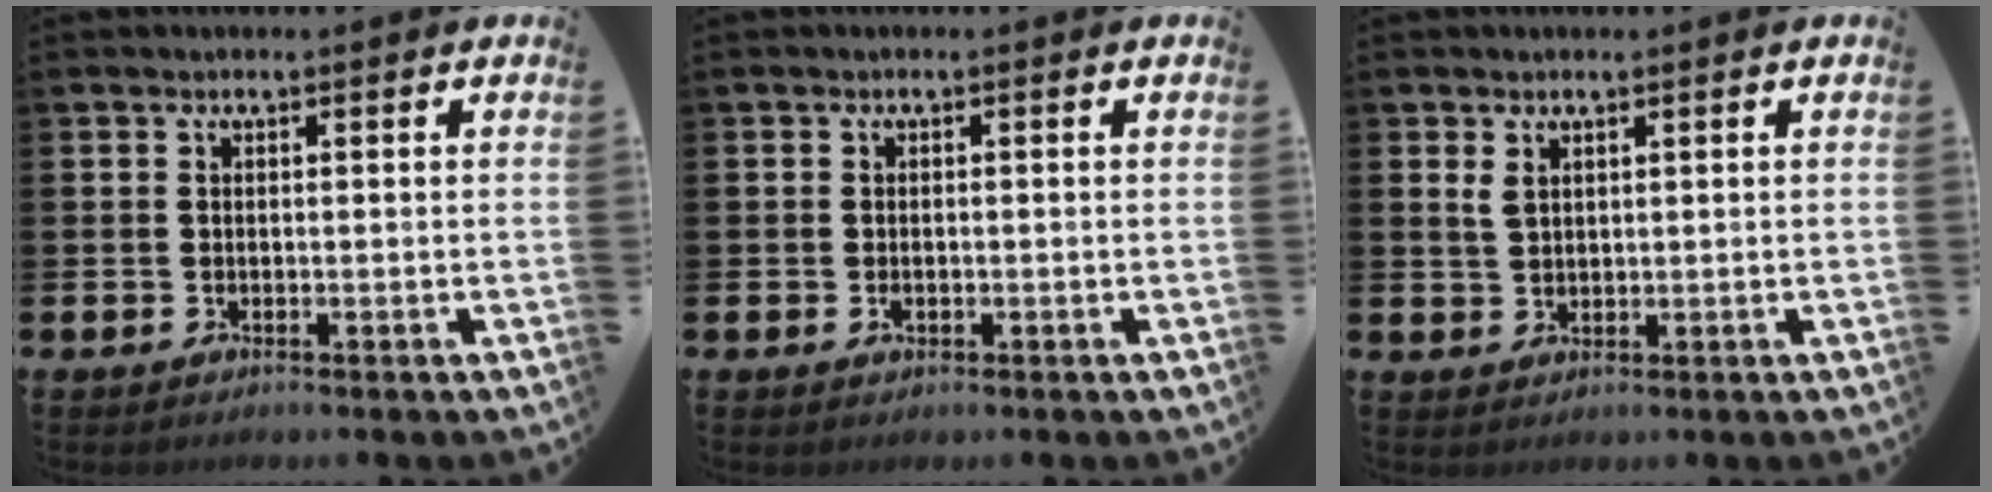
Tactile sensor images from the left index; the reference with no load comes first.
{"total": 0.9, "force": [-0.1, 0.5, 0.7], "torque": [-0.010, 0.002, -0.005]}
{"total": 2.1, "force": [1.5, 1.1, 0.9], "torque": [-0.006, -0.003, 0.025]}